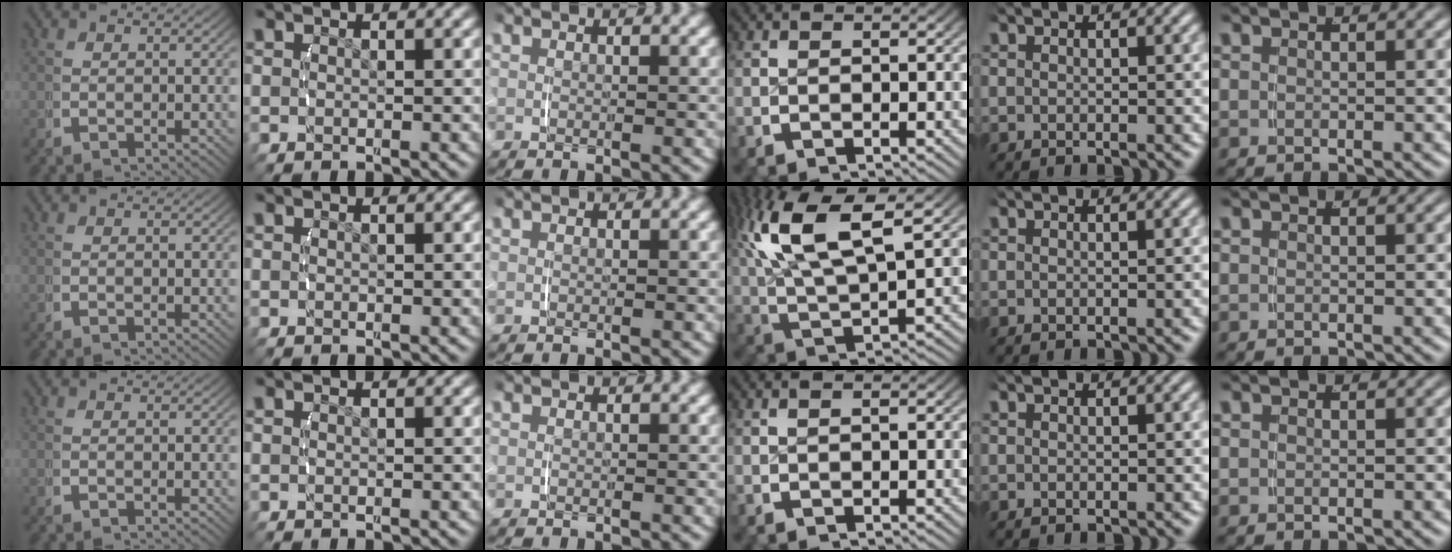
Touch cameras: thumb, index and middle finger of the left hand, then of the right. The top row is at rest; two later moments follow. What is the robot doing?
{"motion": "lift_and_place", "object": "string"}